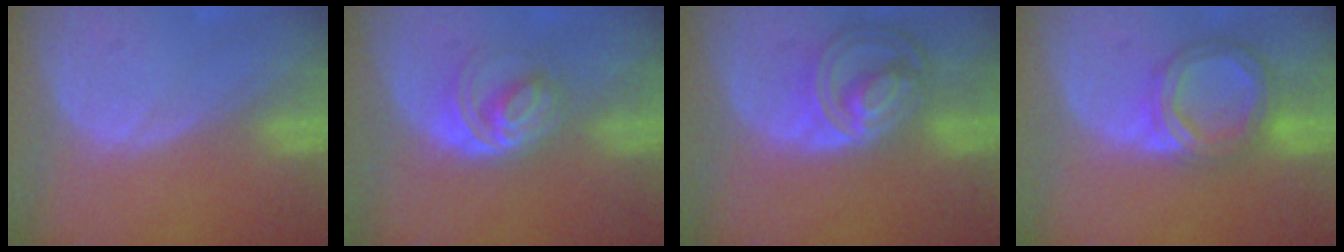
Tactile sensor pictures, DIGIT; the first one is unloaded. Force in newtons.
{"total": 6.1, "press": 5.3, "slide": 3.1}
{"total": 8.6, "press": 7.4, "slide": 4.4}
{"total": 6.9, "press": 6.8, "slide": 0.5}